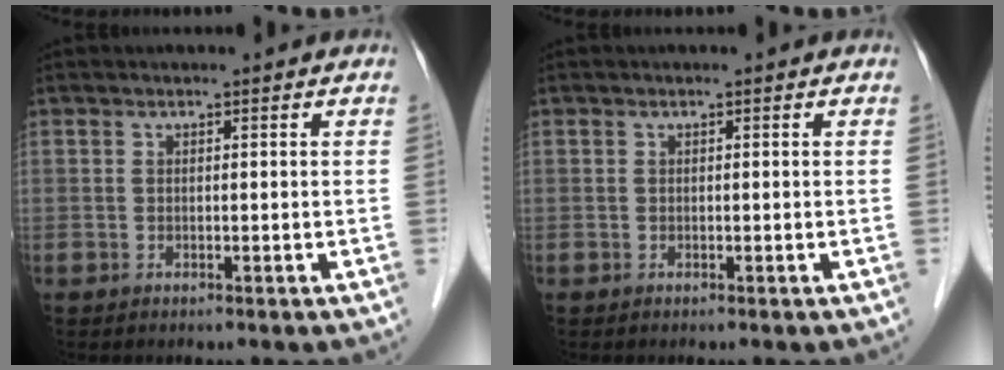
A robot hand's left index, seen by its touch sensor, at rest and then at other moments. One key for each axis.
{"total": 0.0}